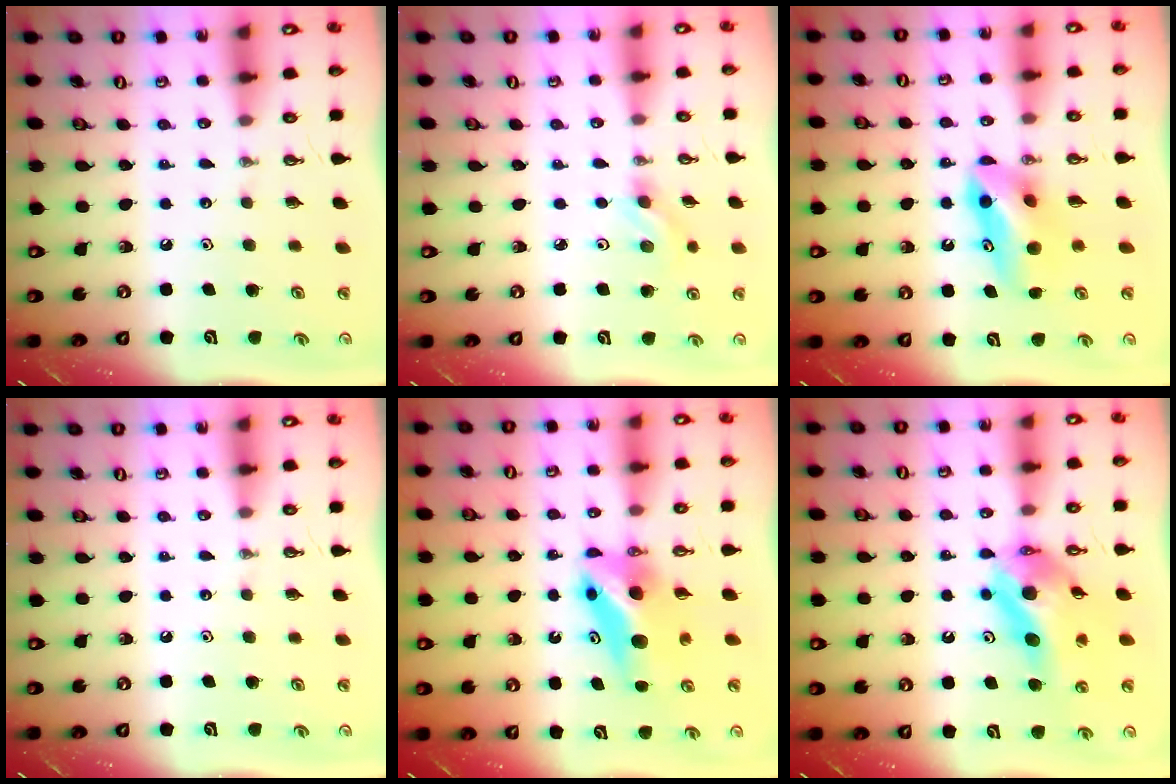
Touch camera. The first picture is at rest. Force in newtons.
{"total": 3.9, "press": 3.6, "slide": 1.5}
{"total": 8.5, "press": 8.0, "slide": 3.0}
{"total": 0.0}
{"total": 6.6, "press": 6.5, "slide": 0.8}
{"total": 13.7, "press": 13.6, "slide": 1.6}